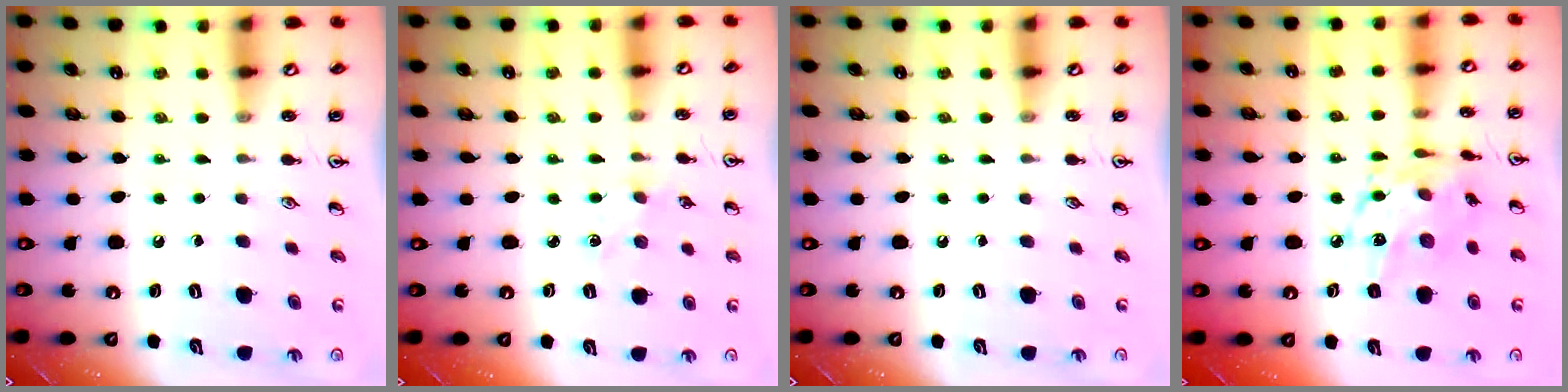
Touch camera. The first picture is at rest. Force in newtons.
{"total": 1.3, "press": 1.3, "slide": 0.2}
{"total": 0.0}
{"total": 13.2, "press": 13.1, "slide": 0.6}